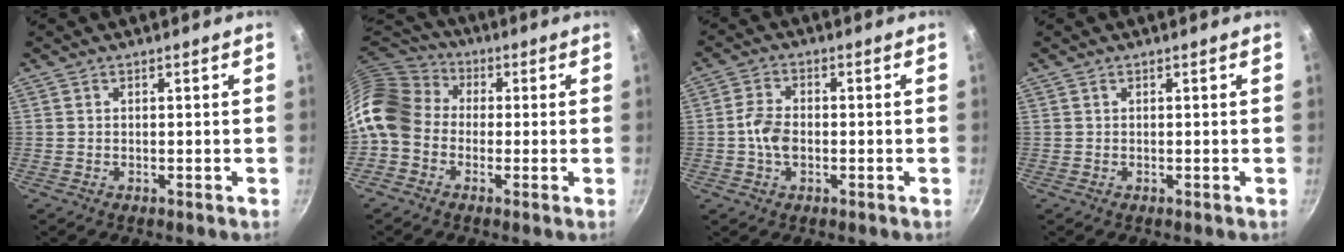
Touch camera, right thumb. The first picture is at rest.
{"total": 15.2, "force": [-0.3, 12.4, 8.8], "torque": [-0.167, 0.038, -0.026]}
{"total": 5.2, "force": [-0.8, 3.3, 3.9], "torque": [-0.079, 0.016, -0.019]}
{"total": 0.0}